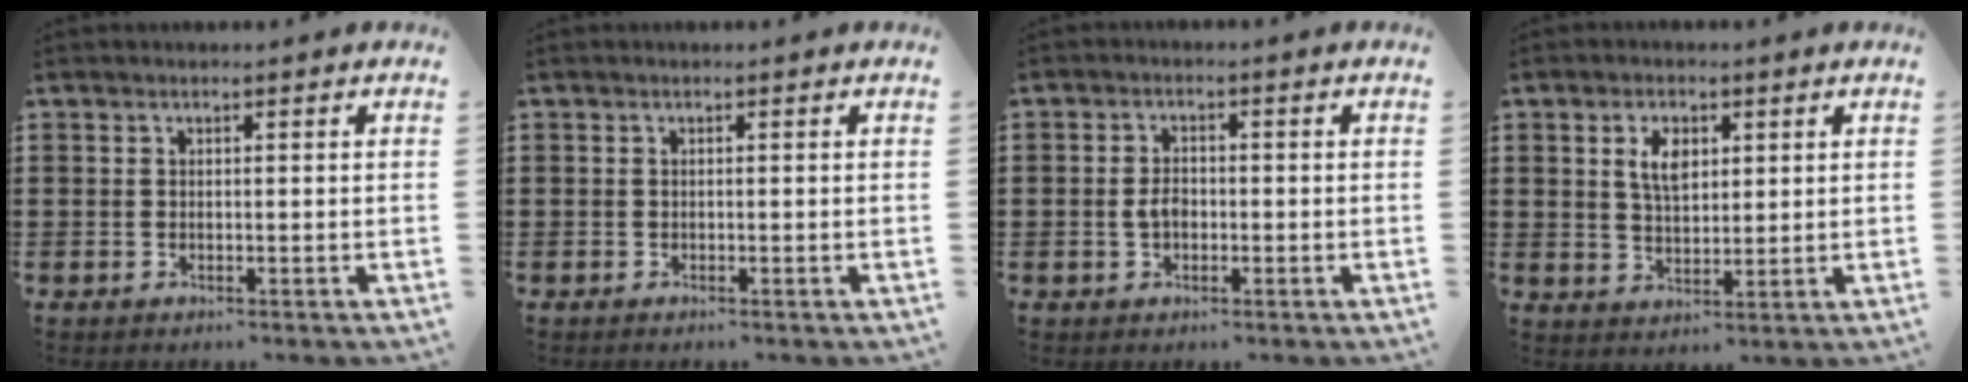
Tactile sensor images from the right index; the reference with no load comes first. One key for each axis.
{"total": 0.0}
{"total": 2.7, "fx": -0.4, "fy": 1.5, "fz": 2.2, "tx": -0.052, "ty": -0.002, "tz": -0.009}
{"total": 4.5, "fx": 1.9, "fy": 2.3, "fz": 3.4, "tx": -0.065, "ty": 0.008, "tz": 0.032}